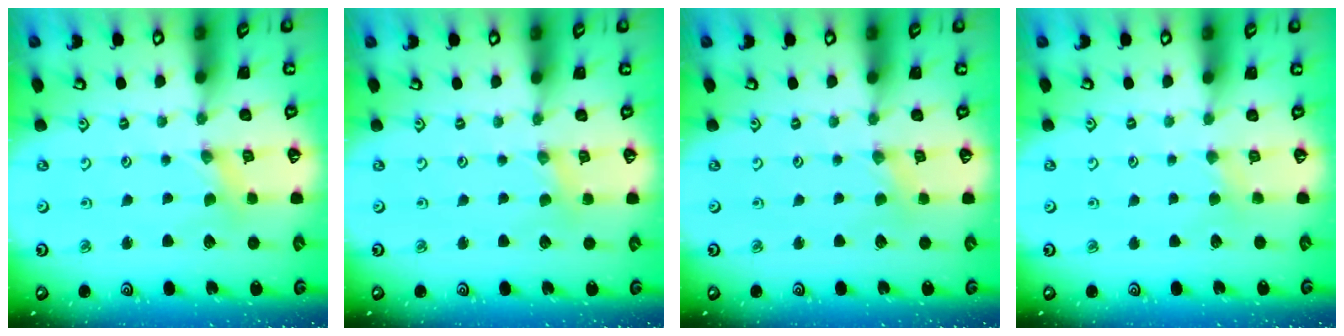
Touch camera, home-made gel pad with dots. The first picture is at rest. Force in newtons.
{"total": 1.2, "press": 1.2, "slide": 0.3}
{"total": 1.8, "press": 1.7, "slide": 0.4}
{"total": 2.4, "press": 2.3, "slide": 0.3}